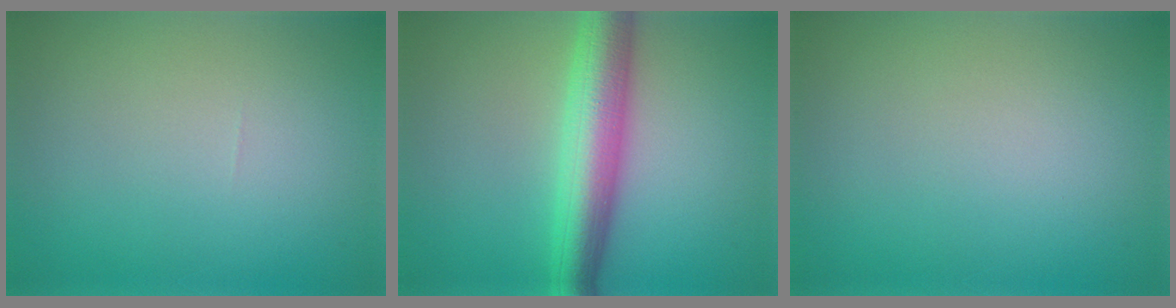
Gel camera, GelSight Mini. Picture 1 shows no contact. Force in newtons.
{"total": 6.5, "press": 6.5, "slide": 0.1}
{"total": 0.0}